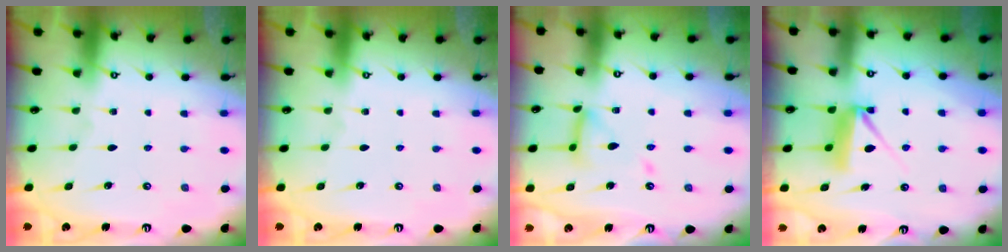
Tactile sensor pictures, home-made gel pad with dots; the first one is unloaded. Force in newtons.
{"total": 0.0}
{"total": 12.3, "press": 12.3, "slide": 1.1}
{"total": 8.1, "press": 8.1, "slide": 0.1}